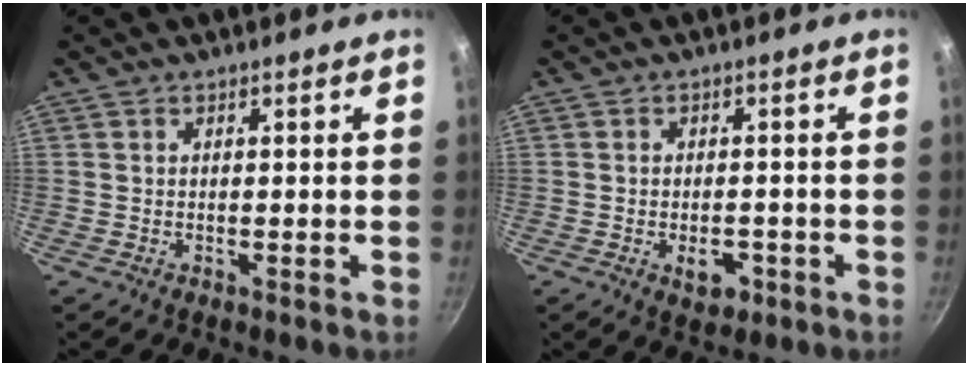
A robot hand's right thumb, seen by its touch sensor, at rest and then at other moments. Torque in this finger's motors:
{"motor_torque": [-0.45, -0.05, 0.47, 0.27, 0.08]}